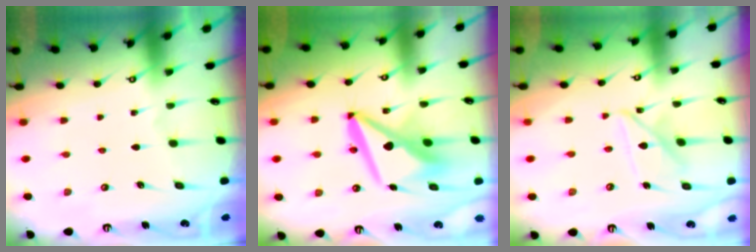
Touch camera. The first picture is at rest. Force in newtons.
{"total": 12.9, "press": 12.8, "slide": 1.7}
{"total": 10.5, "press": 10.5, "slide": 0.8}